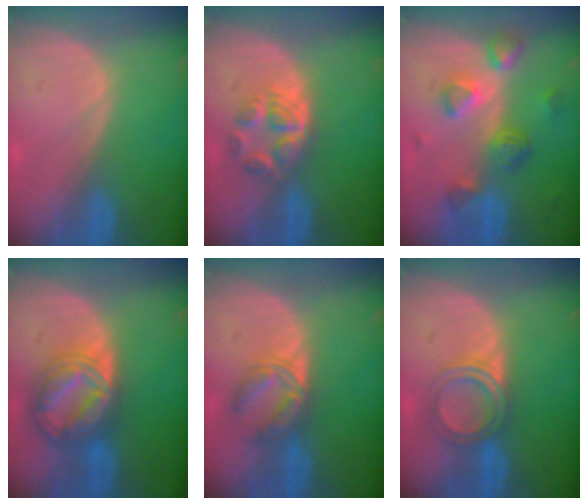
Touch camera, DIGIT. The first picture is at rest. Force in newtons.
{"total": 6.1, "press": 5.1, "slide": 3.3}
{"total": 7.8, "press": 6.9, "slide": 3.7}
{"total": 8.9, "press": 8.9, "slide": 0.8}
{"total": 5.6, "press": 5.4, "slide": 1.1}
{"total": 4.9, "press": 4.7, "slide": 1.4}